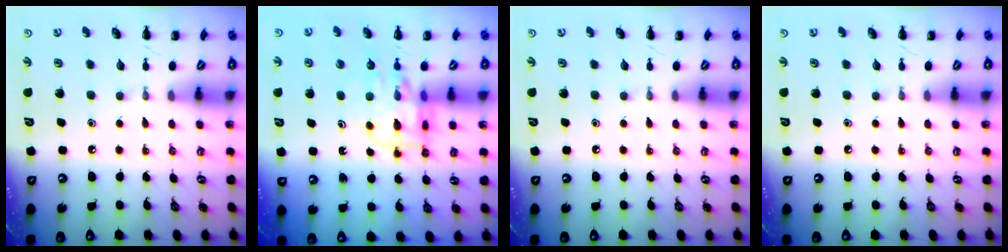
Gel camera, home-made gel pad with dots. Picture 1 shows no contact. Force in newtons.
{"total": 11.8, "press": 11.3, "slide": 3.5}
{"total": 0.0}
{"total": 0.0}